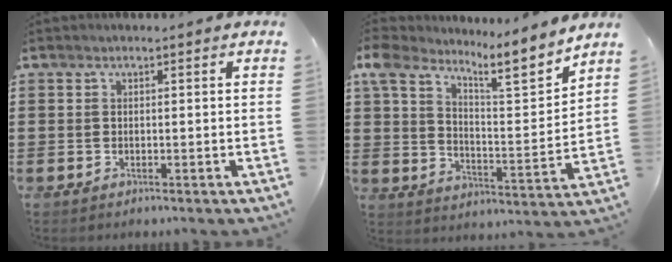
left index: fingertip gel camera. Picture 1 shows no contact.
{"total": 8.6, "force": [7.0, 1.9, 4.6], "torque": [-0.097, -0.052, 0.110]}